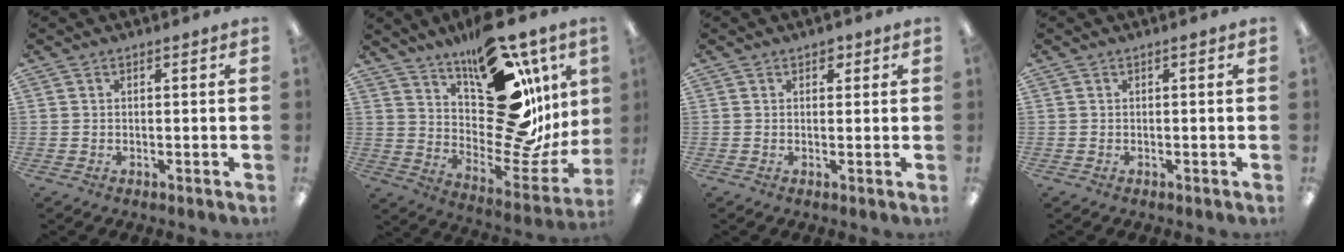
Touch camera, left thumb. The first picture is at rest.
{"total": 26.4, "force": [11.4, 13.3, 19.7], "torque": [-0.264, -0.083, 0.210]}
{"total": 2.1, "force": [1.3, 1.3, 1.0], "torque": [-0.005, -0.003, 0.019]}
{"total": 0.0}